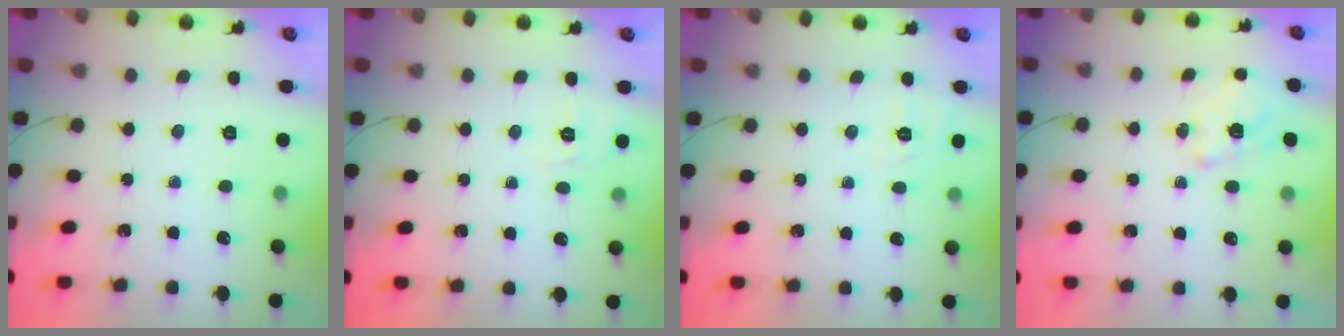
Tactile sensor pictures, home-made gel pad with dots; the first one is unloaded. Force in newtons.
{"total": 2.0, "press": 0.2, "slide": 1.9}
{"total": 2.0, "press": 0.7, "slide": 1.9}
{"total": 1.2, "press": 0.2, "slide": 1.2}